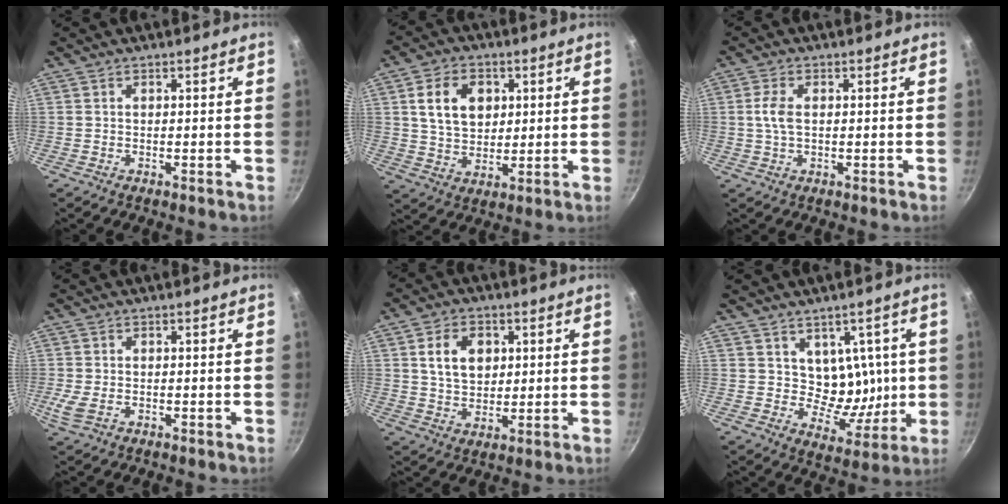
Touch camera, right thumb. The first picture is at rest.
{"total": 10.3, "force": [2.7, 7.5, 6.6], "torque": [-0.091, -0.005, 0.049]}
{"total": 3.7, "force": [0.3, 2.0, 3.1], "torque": [-0.070, 0.005, 0.004]}
{"total": 3.3, "force": [-0.9, 2.1, 2.4], "torque": [-0.053, -0.005, -0.016]}
{"total": 9.7, "force": [2.5, 7.0, 6.2], "torque": [-0.083, -0.005, 0.044]}
{"total": 9.4, "force": [2.2, 7.3, 5.5], "torque": [-0.038, -0.038, 0.039]}